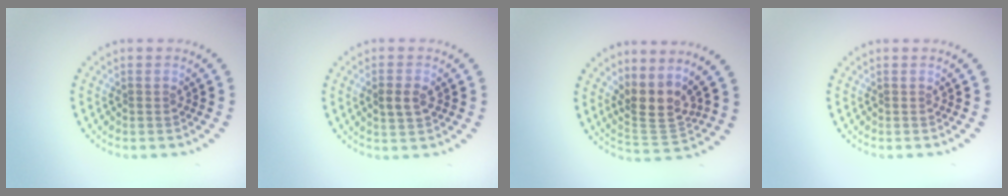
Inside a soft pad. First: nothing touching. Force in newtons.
{"total": 2.2, "press": 2.2, "slide": 0.2}
{"total": 3.6, "press": 2.6, "slide": 2.4}
{"total": 0.0}